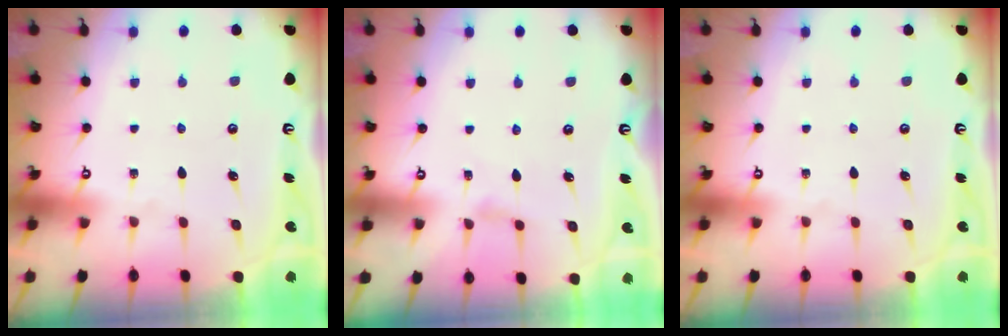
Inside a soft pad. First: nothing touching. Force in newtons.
{"total": 1.5, "press": 1.5, "slide": 0.4}
{"total": 0.0}